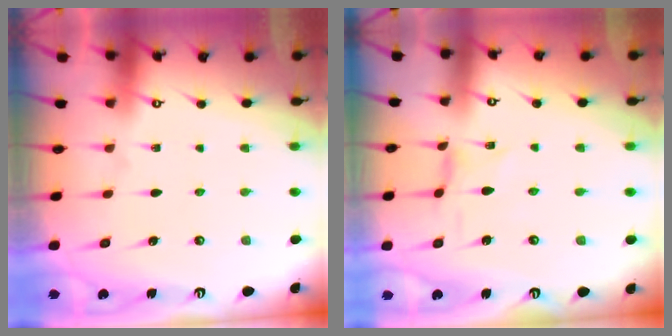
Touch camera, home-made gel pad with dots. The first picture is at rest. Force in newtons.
{"total": 0.0}